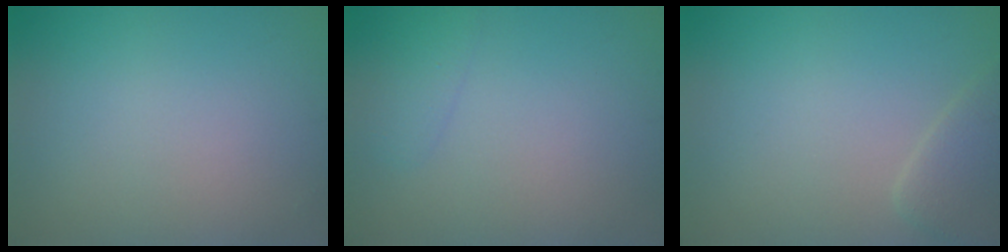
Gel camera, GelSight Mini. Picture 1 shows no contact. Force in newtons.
{"total": 1.3, "press": 1.3, "slide": 0.1}
{"total": 2.4, "press": 2.4, "slide": 0.2}